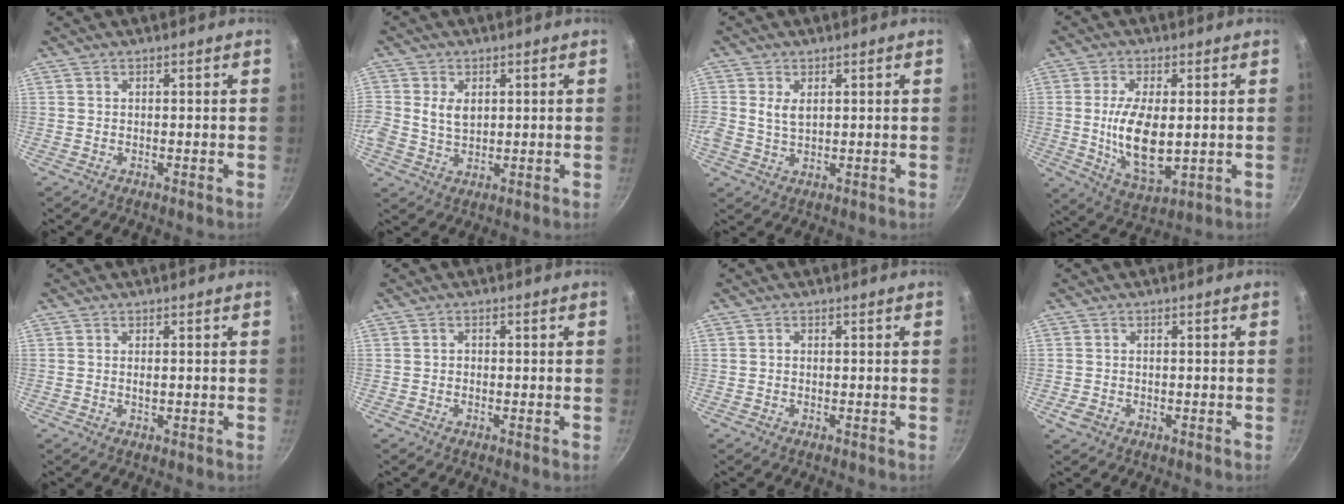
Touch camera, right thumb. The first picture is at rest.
{"total": 5.0, "force": [1.0, 3.7, 3.3], "torque": [-0.059, -0.002, 0.019]}
{"total": 3.9, "force": [1.0, 2.5, 2.8], "torque": [-0.053, -0.004, 0.022]}
{"total": 12.8, "force": [0.0, 6.0, 11.2], "torque": [-0.204, -0.013, 0.009]}
{"total": 1.1, "force": [-0.2, 0.4, 1.0], "torque": [-0.016, 0.001, -0.003]}
{"total": 0.8, "force": [-0.3, 0.7, 0.3], "torque": [-0.005, 0.003, -0.007]}
{"total": 0.5, "force": [-0.1, 0.4, 0.2], "torque": [-0.002, 0.003, -0.003]}
{"total": 2.4, "force": [-1.0, 1.7, 1.3], "torque": [-0.025, 0.003, -0.018]}